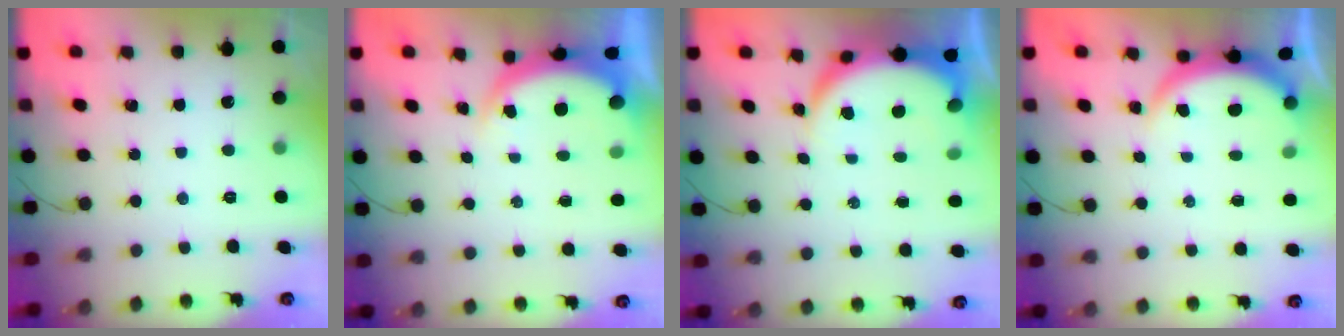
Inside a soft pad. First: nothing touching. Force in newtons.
{"total": 4.7, "press": 4.6, "slide": 0.8}
{"total": 7.7, "press": 7.6, "slide": 1.1}
{"total": 3.9, "press": 3.8, "slide": 0.2}